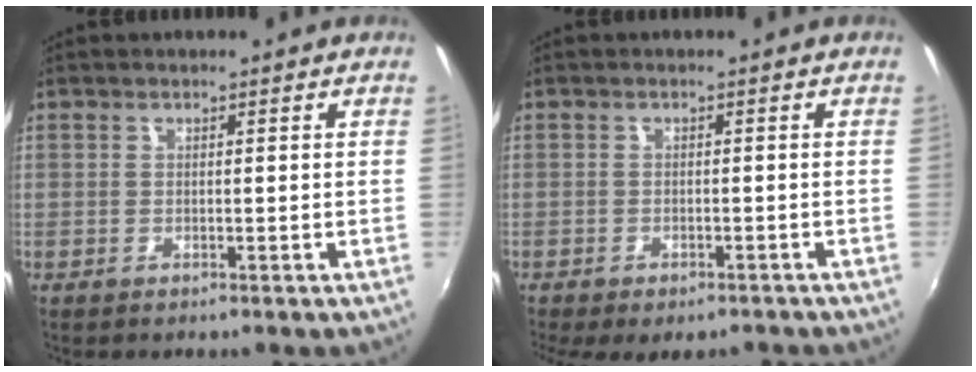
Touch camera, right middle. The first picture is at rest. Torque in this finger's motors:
{"motor_torque": [1.09, -1.04, 0.26, 0.12]}